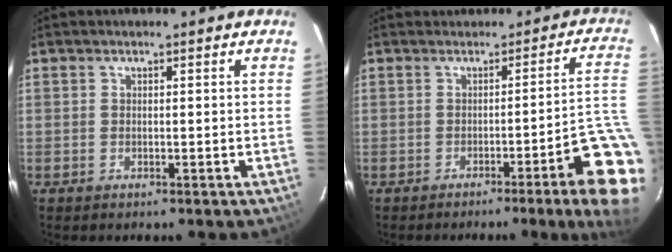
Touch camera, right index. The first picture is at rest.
{"total": 9.5, "force": [-5.9, -0.8, 7.4], "torque": [-0.038, 0.006, -0.070]}